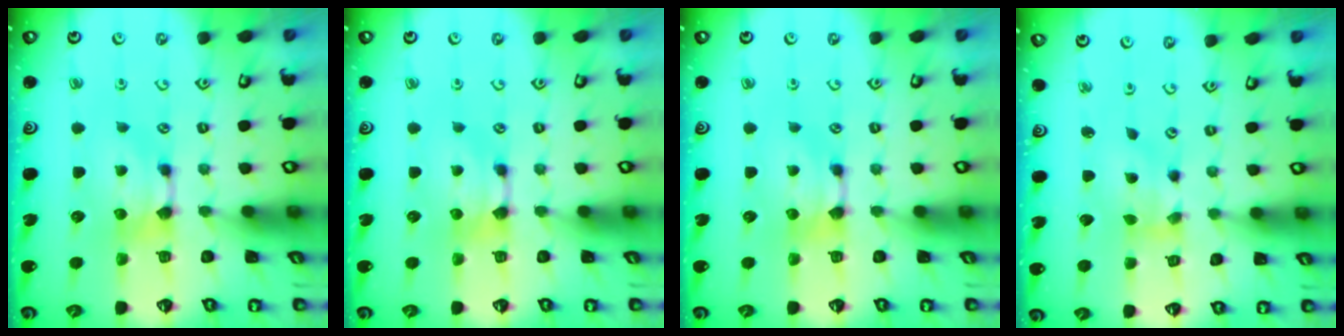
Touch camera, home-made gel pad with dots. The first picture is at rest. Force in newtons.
{"total": 0.0}
{"total": 0.0}
{"total": 1.6, "press": 1.0, "slide": 1.3}